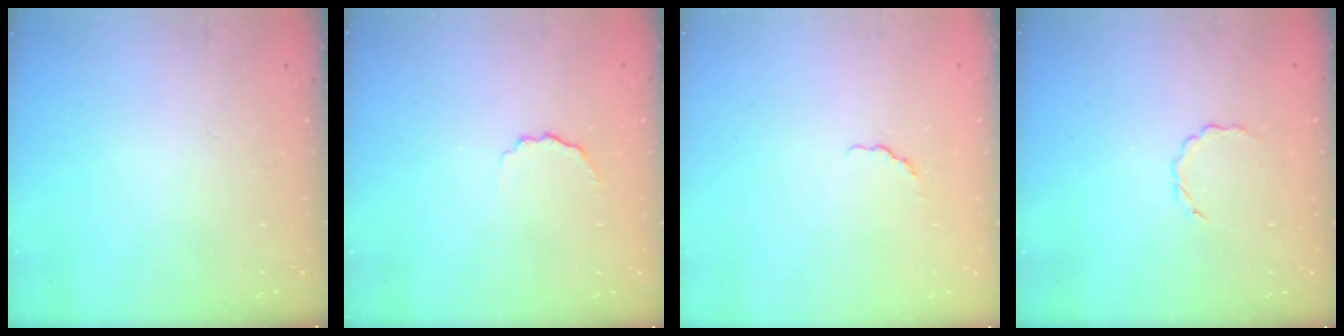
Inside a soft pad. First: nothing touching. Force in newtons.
{"total": 4.1, "press": 3.9, "slide": 1.2}
{"total": 1.5, "press": 1.3, "slide": 0.7}
{"total": 2.7, "press": 2.5, "slide": 1.0}